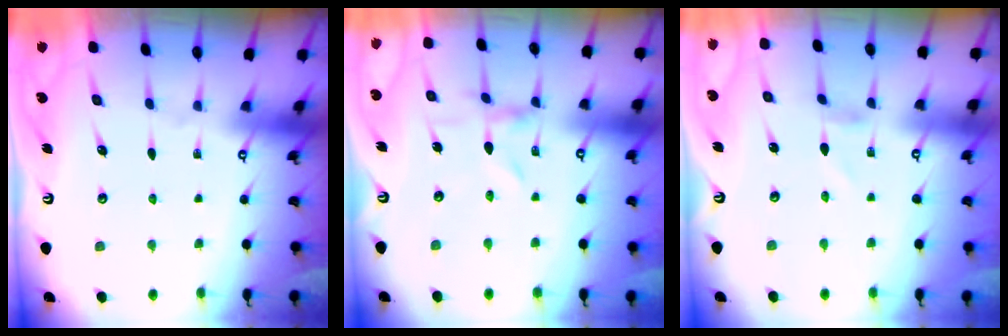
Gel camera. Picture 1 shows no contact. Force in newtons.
{"total": 0.0}
{"total": 1.3, "press": 1.2, "slide": 0.1}